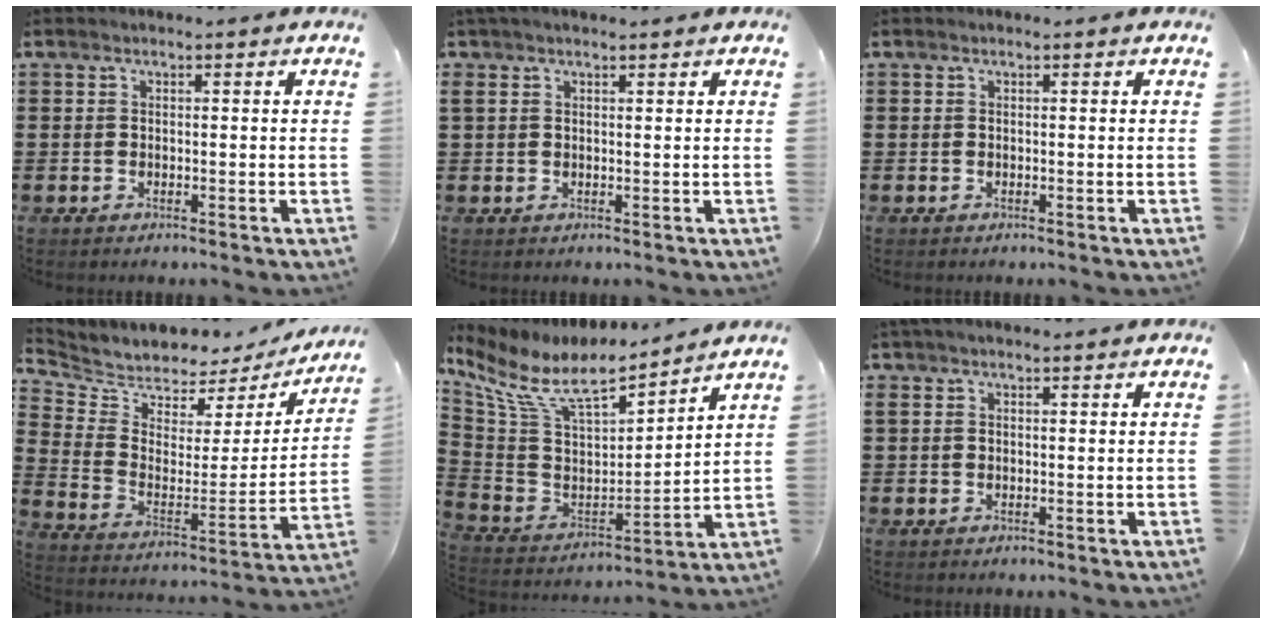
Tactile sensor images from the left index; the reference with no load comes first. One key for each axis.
{"total": 1.8, "fx": 1.2, "fy": 0.7, "fz": 1.3, "tx": -0.029, "ty": 0.005, "tz": 0.021}
{"total": 0.0}
{"total": 4.6, "fx": 4.3, "fy": 1.7, "fz": -0.2, "tx": -0.034, "ty": -0.044, "tz": 0.071}
{"total": 10.0, "fx": 7.4, "fy": 3.2, "fz": 5.9, "tx": -0.148, "ty": -0.047, "tz": 0.125}
{"total": 1.5, "fx": 0.9, "fy": 0.4, "fz": 1.1, "tx": -0.024, "ty": 0.003, "tz": 0.017}